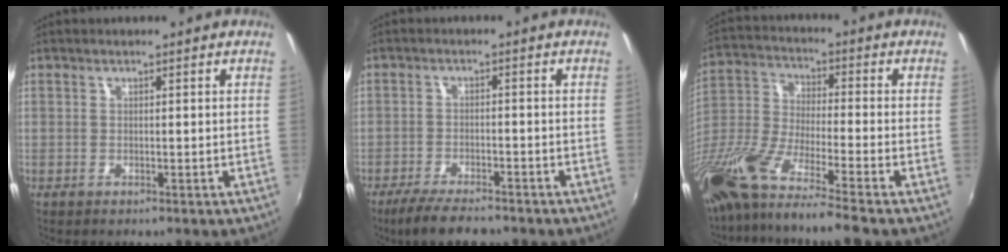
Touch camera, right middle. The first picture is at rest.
{"total": 8.1, "force": [-6.6, 1.7, 4.3], "torque": [-0.103, -0.019, -0.112]}
{"total": 18.9, "force": [-14.3, 0.8, 12.3], "torque": [-0.234, -0.053, -0.274]}